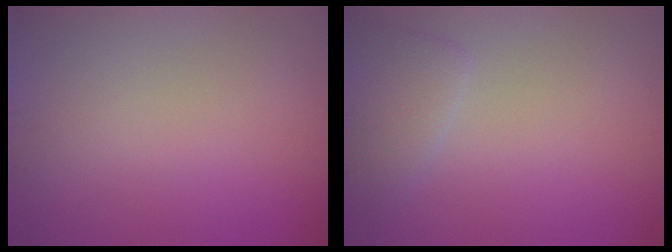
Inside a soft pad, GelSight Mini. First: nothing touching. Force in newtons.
{"total": 2.2, "press": 2.1, "slide": 0.3}